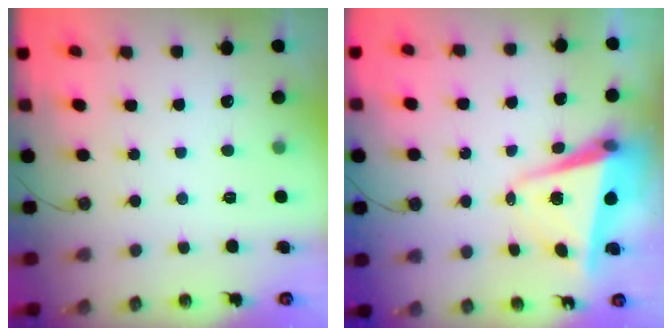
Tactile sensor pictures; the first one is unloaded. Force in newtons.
{"total": 6.7, "press": 6.6, "slide": 1.1}